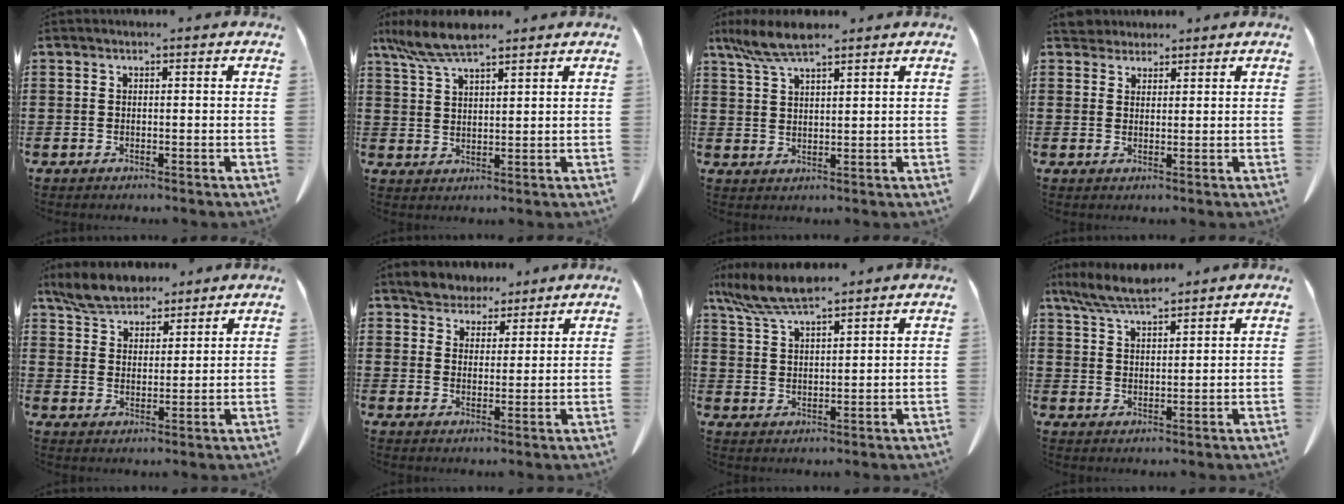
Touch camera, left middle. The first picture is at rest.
{"total": 7.0, "force": [5.5, 1.4, 4.1], "torque": [-0.094, -0.008, 0.103]}
{"total": 6.2, "force": [4.6, 1.2, 3.9], "torque": [-0.087, -0.006, 0.085]}
{"total": 3.0, "force": [2.8, 0.9, 0.2], "torque": [-0.013, -0.002, 0.056]}
{"total": 6.0, "force": [5.5, 2.1, 1.4], "torque": [-0.049, -0.011, 0.104]}
{"total": 4.2, "force": [3.9, 1.7, -0.3], "torque": [-0.015, -0.009, 0.074]}
{"total": 7.6, "force": [6.2, 1.4, 4.2], "torque": [-0.098, -0.014, 0.115]}
{"total": 6.2, "force": [5.3, 1.0, 3.1], "torque": [-0.074, -0.014, 0.099]}